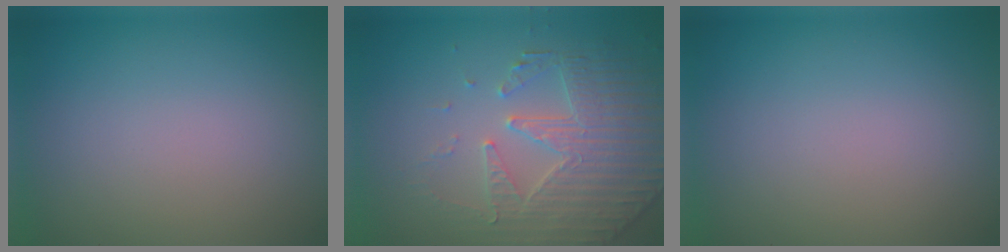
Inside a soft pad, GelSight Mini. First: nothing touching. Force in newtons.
{"total": 4.4, "press": 4.2, "slide": 1.4}
{"total": 0.0}